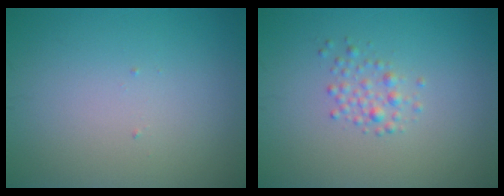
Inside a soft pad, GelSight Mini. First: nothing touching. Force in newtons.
{"total": 2.2, "press": 2.2, "slide": 0.1}